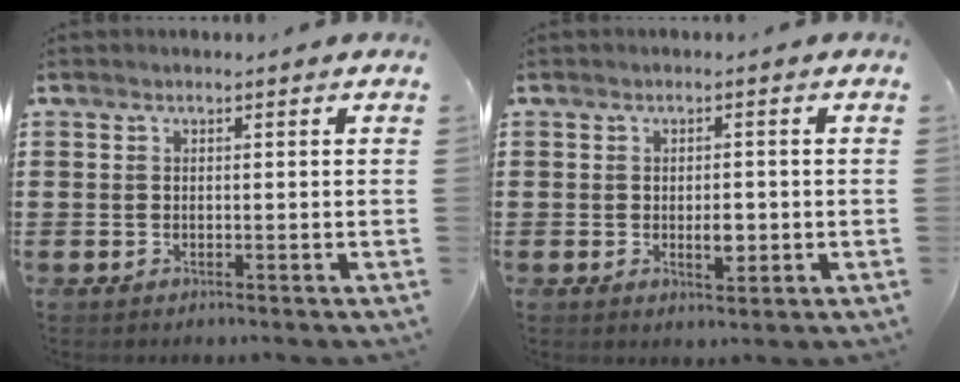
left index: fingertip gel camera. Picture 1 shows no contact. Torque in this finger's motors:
{"motor_torque": [0.07, 0.06, 0.07, 0.06]}